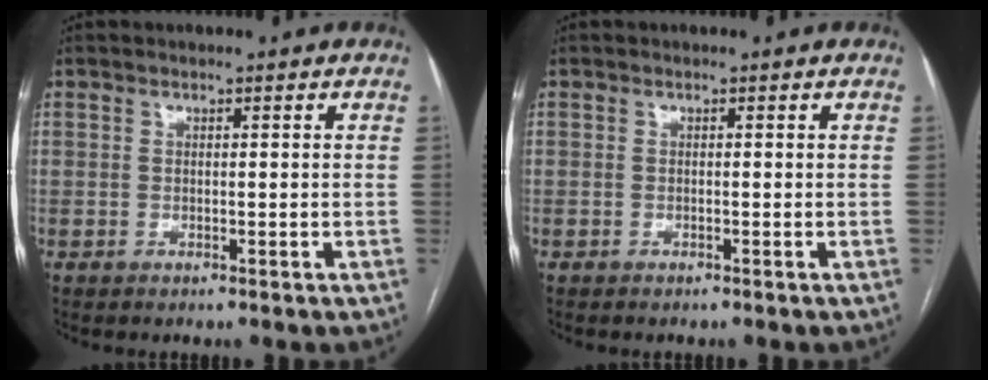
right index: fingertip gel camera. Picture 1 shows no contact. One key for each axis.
{"total": 0.0}